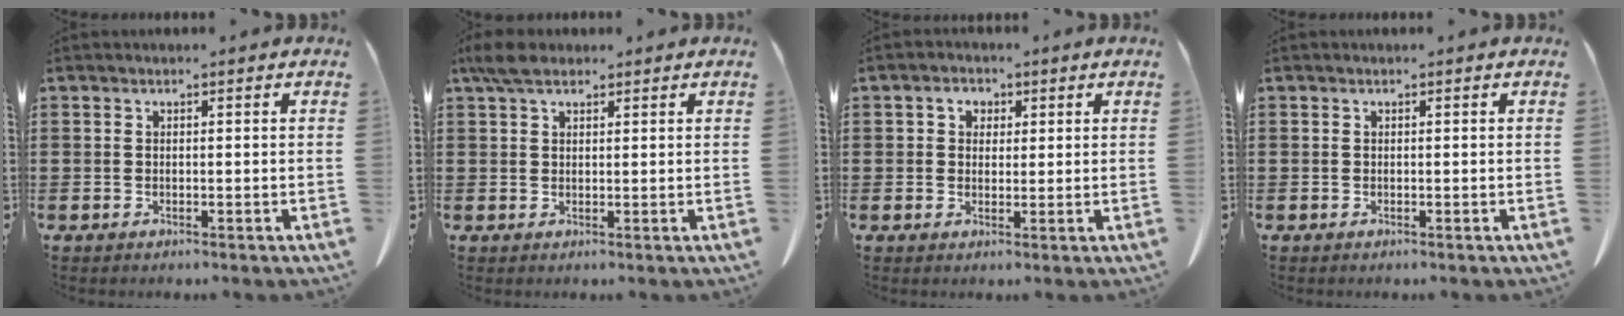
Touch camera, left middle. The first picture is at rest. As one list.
[{"total": 3.6, "force": [2.5, 1.5, 2.0], "torque": [-0.047, 0.009, 0.048]}, {"total": 2.3, "force": [0.8, 1.9, 0.9], "torque": [-0.027, 0.011, 0.011]}, {"total": 0.0}]